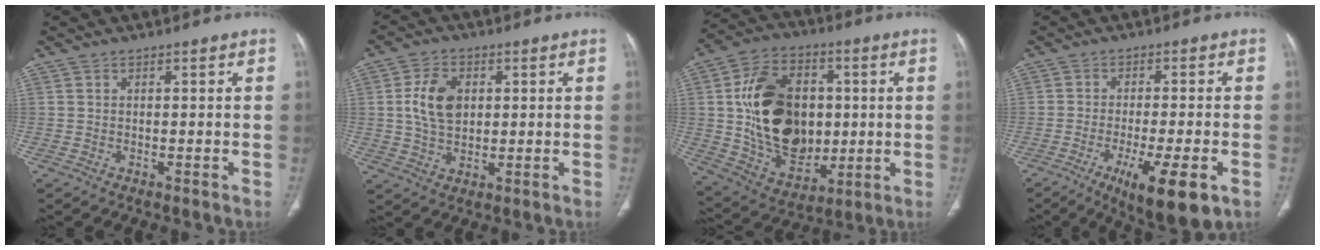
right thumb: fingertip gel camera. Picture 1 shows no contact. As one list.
[{"total": 8.4, "force": [1.5, 5.6, 6.0], "torque": [-0.102, -0.002, 0.029]}, {"total": 22.4, "force": [1.5, 15.7, 15.9], "torque": [-0.243, -0.002, 0.044]}, {"total": 12.0, "force": [-5.3, 2.8, 10.4], "torque": [-0.163, -0.009, -0.077]}]